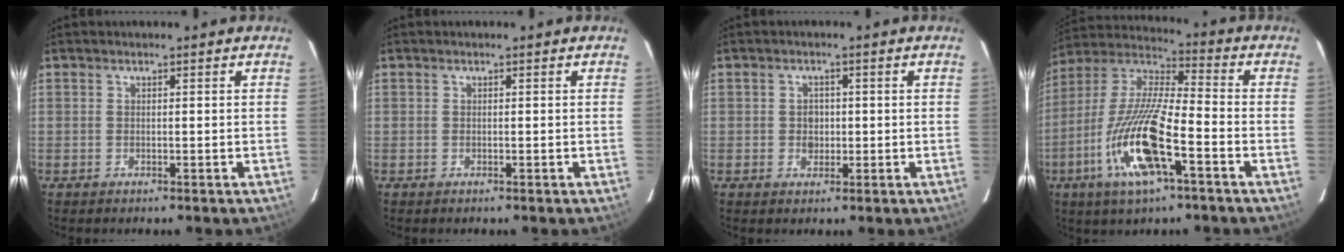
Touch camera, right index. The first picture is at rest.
{"total": 0.0}
{"total": 2.2, "force": [-0.1, 1.8, 1.2], "torque": [-0.018, 0.003, 0.000]}
{"total": 16.8, "force": [-6.5, 3.1, 15.2], "torque": [-0.317, -0.012, -0.122]}